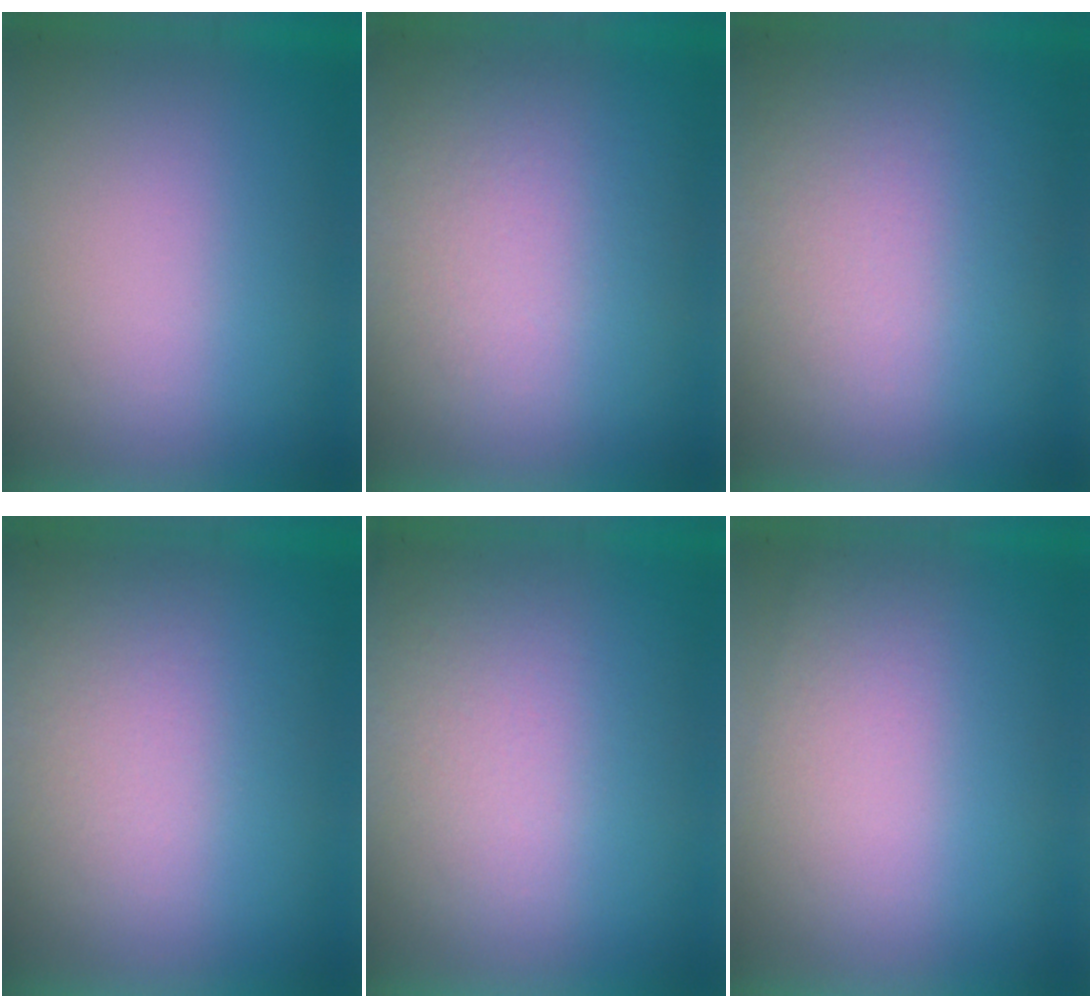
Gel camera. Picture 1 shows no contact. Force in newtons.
{"total": 4.1}
{"total": 2.7}
{"total": 2.3}
{"total": 2.7}
{"total": 1.1}